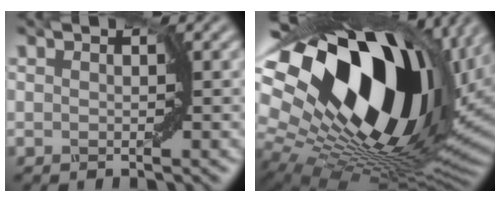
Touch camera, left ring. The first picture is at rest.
{"total": 20.7, "force": [6.9, 11.2, 15.9], "torque": [-0.290, 0.003, 0.122]}